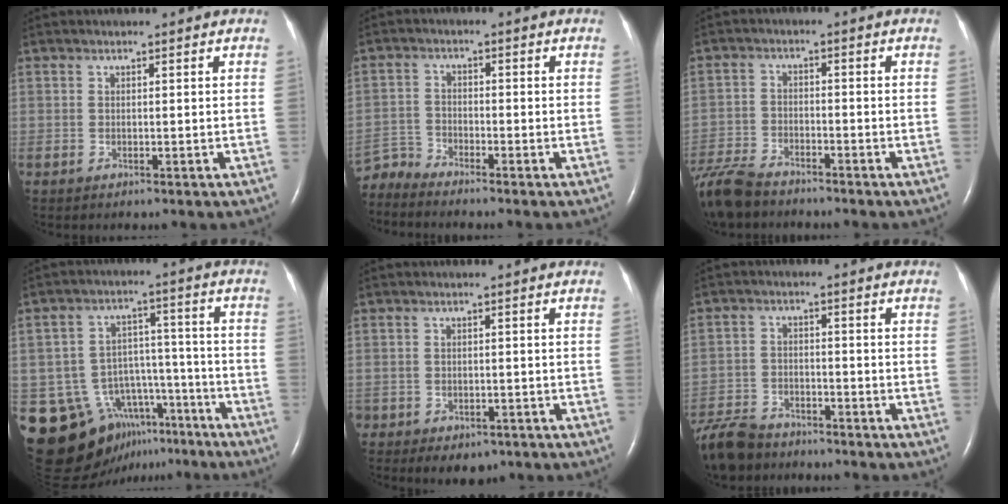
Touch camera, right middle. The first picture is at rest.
{"total": 4.0, "force": [-3.9, -0.7, -0.7], "torque": [0.008, -0.013, -0.076]}
{"total": 10.6, "force": [-9.1, 3.4, 4.3], "torque": [-0.097, -0.018, -0.162]}
{"total": 17.5, "force": [-11.0, 12.0, 6.6], "torque": [-0.113, 0.064, -0.148]}
{"total": 3.8, "force": [-2.4, 2.6, 1.4], "torque": [-0.011, 0.004, -0.025]}
{"total": 9.8, "force": [-8.5, 4.1, 2.9], "torque": [-0.071, -0.010, -0.149]}